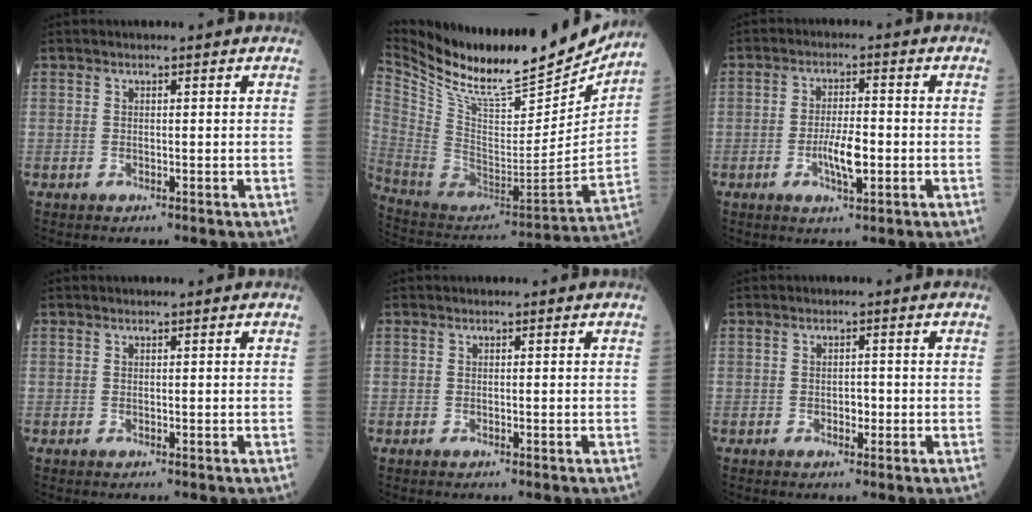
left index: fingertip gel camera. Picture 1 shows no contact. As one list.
[{"total": 25.4, "force": [22.3, 4.1, 11.5], "torque": [-0.215, -0.050, 0.360]}, {"total": 5.2, "force": [-1.6, 1.2, 4.8], "torque": [-0.090, -0.005, -0.028]}, {"total": 0.0}, {"total": 0.0}, {"total": 1.3, "force": [-0.6, 0.8, 0.9], "torque": [-0.010, -0.001, -0.010]}]